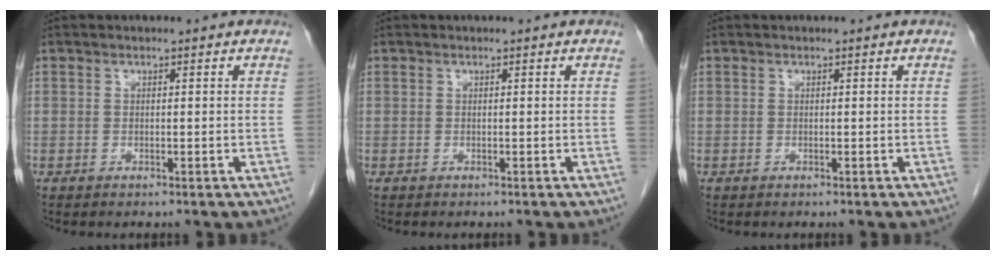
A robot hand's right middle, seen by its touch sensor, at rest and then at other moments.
{"total": 0.0}
{"total": 0.0}